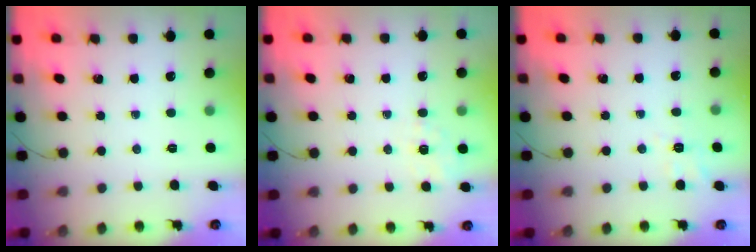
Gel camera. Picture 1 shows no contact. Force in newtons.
{"total": 1.4, "press": 0.4, "slide": 1.4}
{"total": 5.3, "press": 4.8, "slide": 2.2}